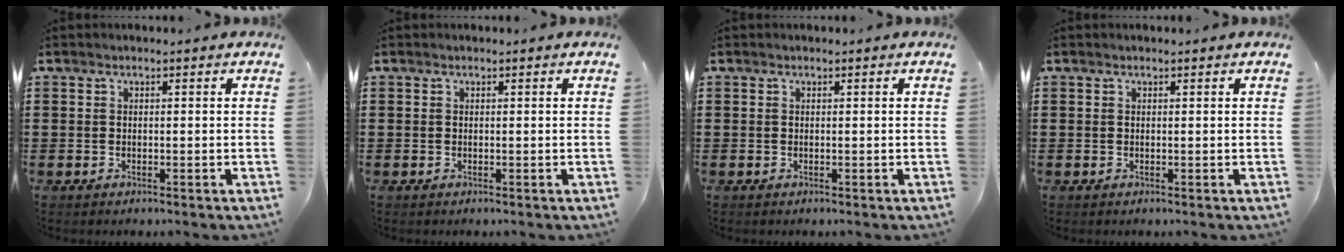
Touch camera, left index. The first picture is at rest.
{"total": 0.0}
{"total": 0.0}
{"total": 0.0}